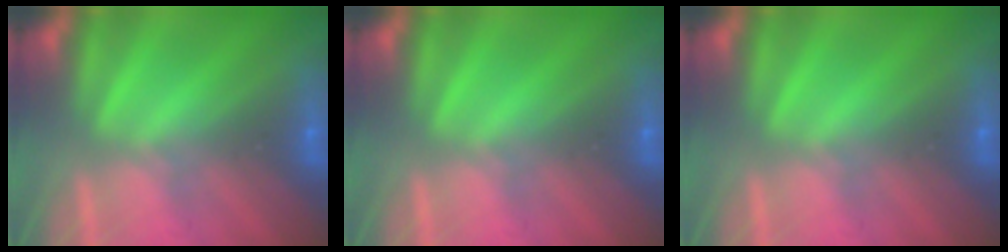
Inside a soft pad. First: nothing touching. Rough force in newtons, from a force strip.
{"total": 0.0}
{"total": 0.0}